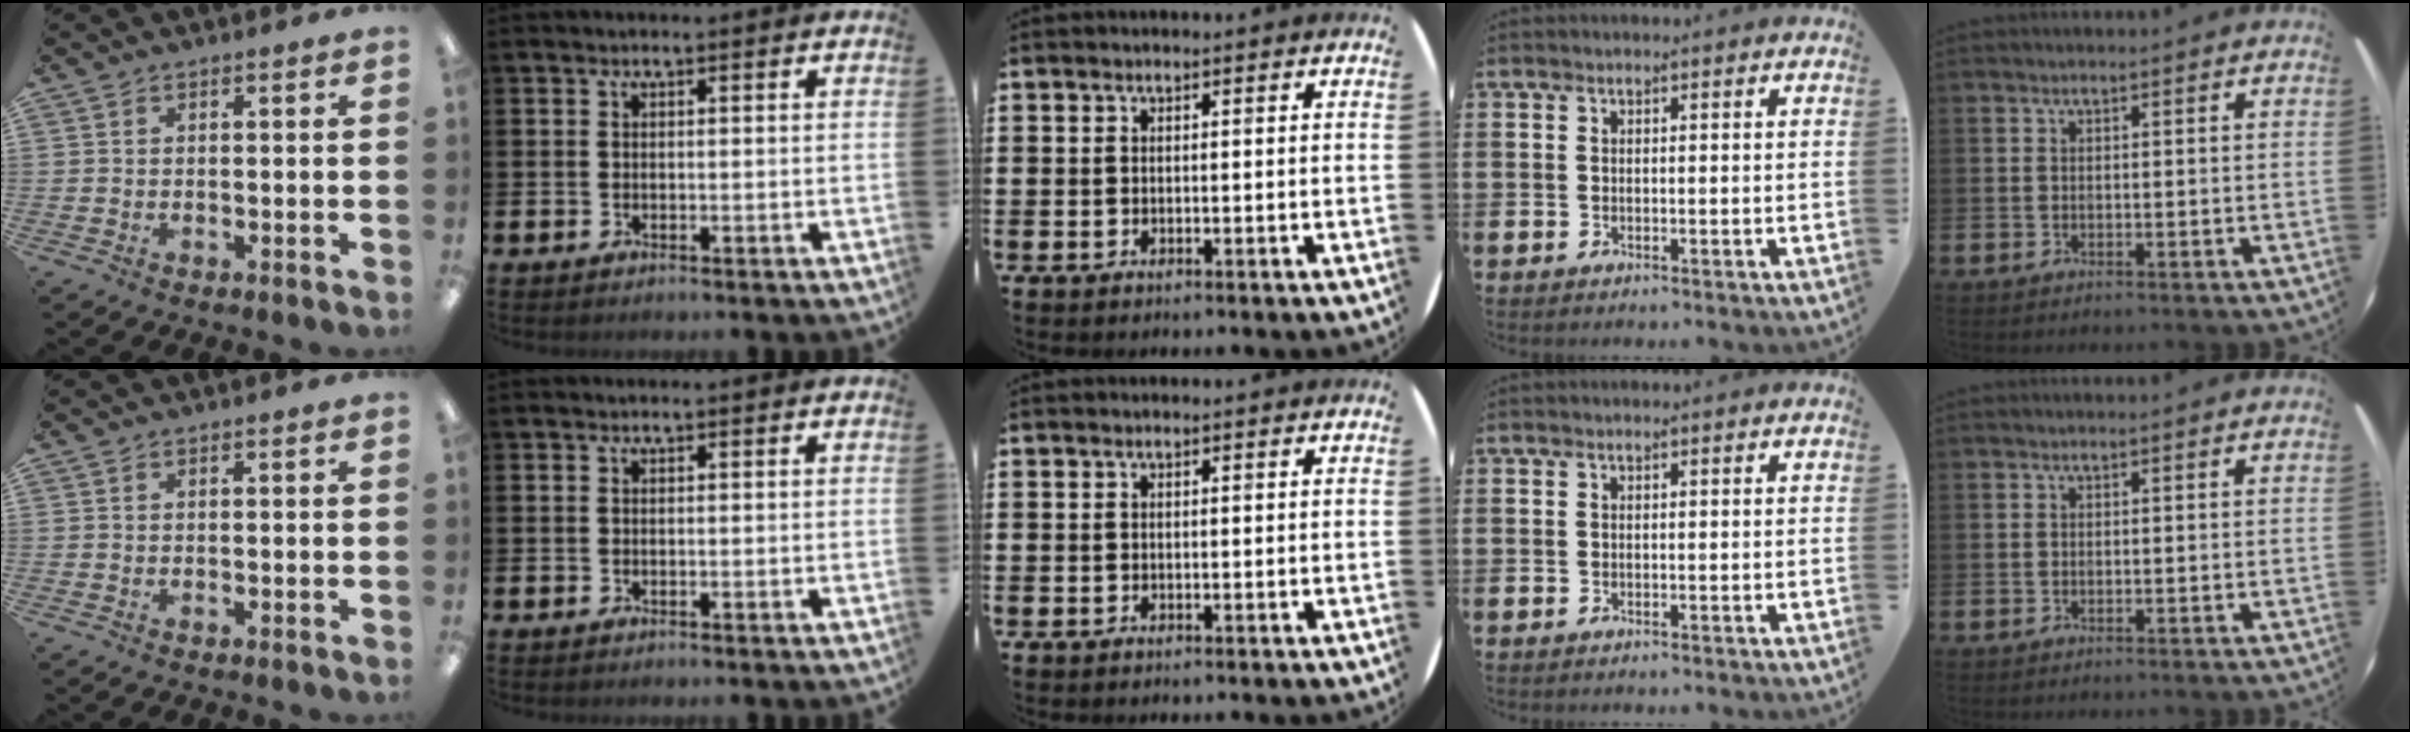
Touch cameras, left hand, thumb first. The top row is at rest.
{}